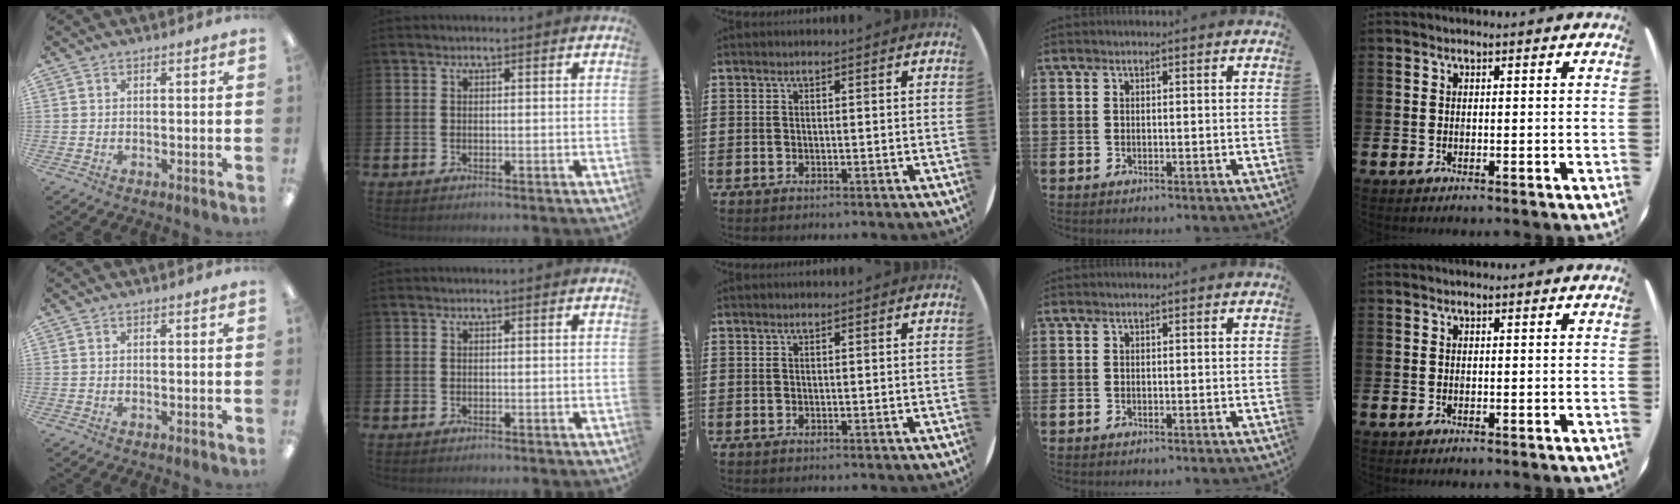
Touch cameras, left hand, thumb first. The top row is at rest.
{}